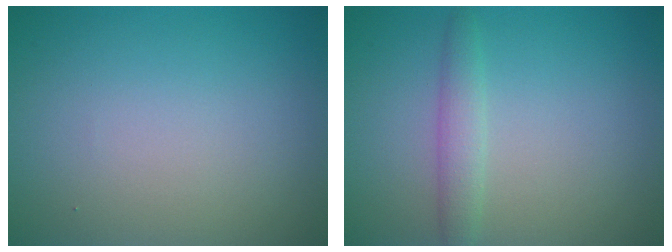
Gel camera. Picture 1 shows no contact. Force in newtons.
{"total": 1.9, "press": 1.9, "slide": 0.0}